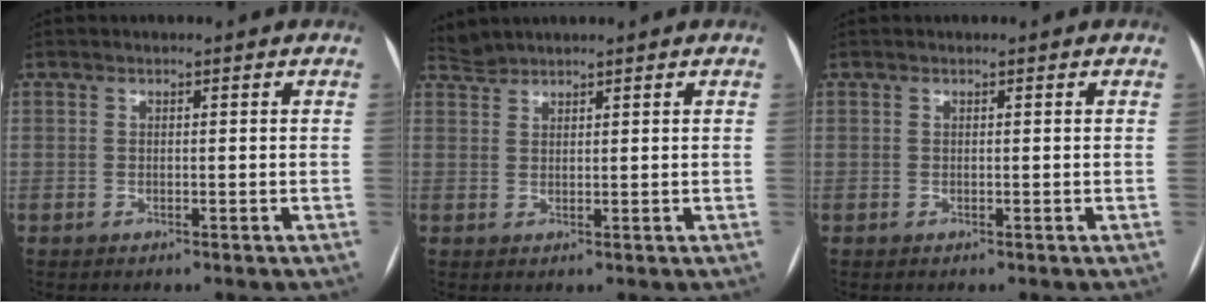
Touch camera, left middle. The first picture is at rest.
{"total": 1.9, "force": [1.8, -0.1, -0.5], "torque": [0.000, 0.009, 0.044]}
{"total": 0.0}